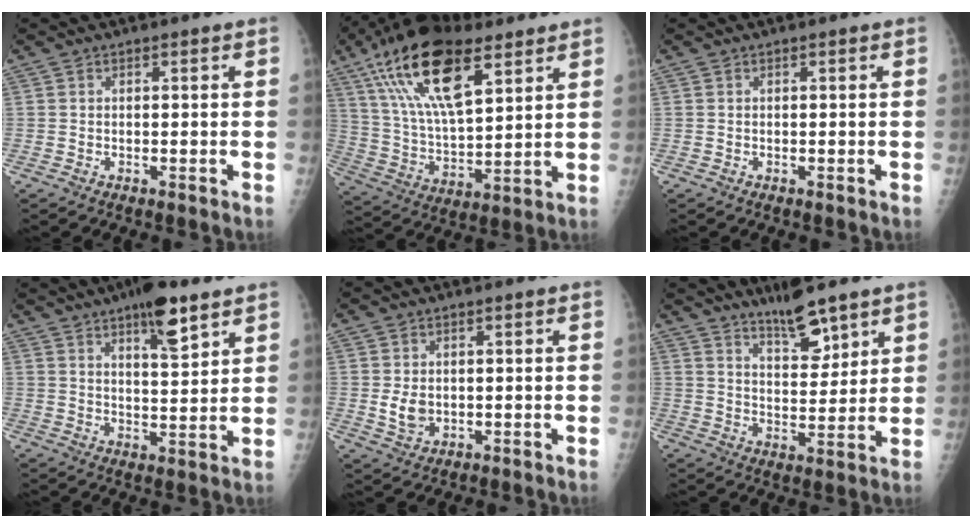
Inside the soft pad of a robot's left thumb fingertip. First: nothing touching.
{"total": 21.6, "force": [11.5, 8.9, 16.0], "torque": [-0.286, -0.028, 0.210]}
{"total": 0.0}
{"total": 9.9, "force": [6.2, 2.9, 7.1], "torque": [-0.095, -0.033, 0.097]}
{"total": 4.1, "force": [0.2, 3.2, 2.7], "torque": [-0.038, -0.008, 0.012]}
{"total": 8.8, "force": [6.8, 2.5, 5.0], "torque": [-0.065, -0.053, 0.120]}